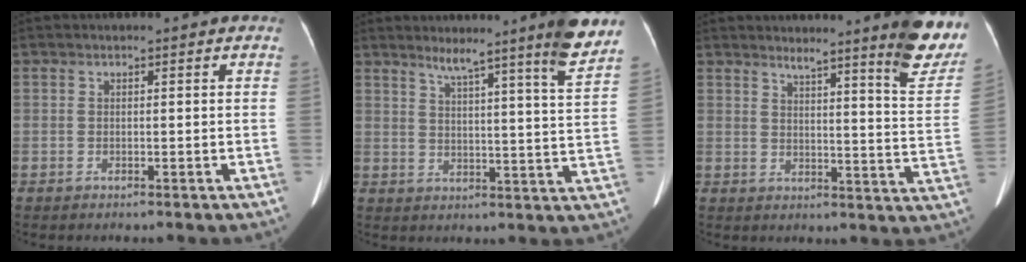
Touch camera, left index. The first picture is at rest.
{"total": 11.3, "force": [9.2, -2.1, 6.2], "torque": [-0.086, -0.029, 0.111]}
{"total": 12.5, "force": [10.1, -0.2, 7.3], "torque": [-0.072, -0.042, 0.109]}